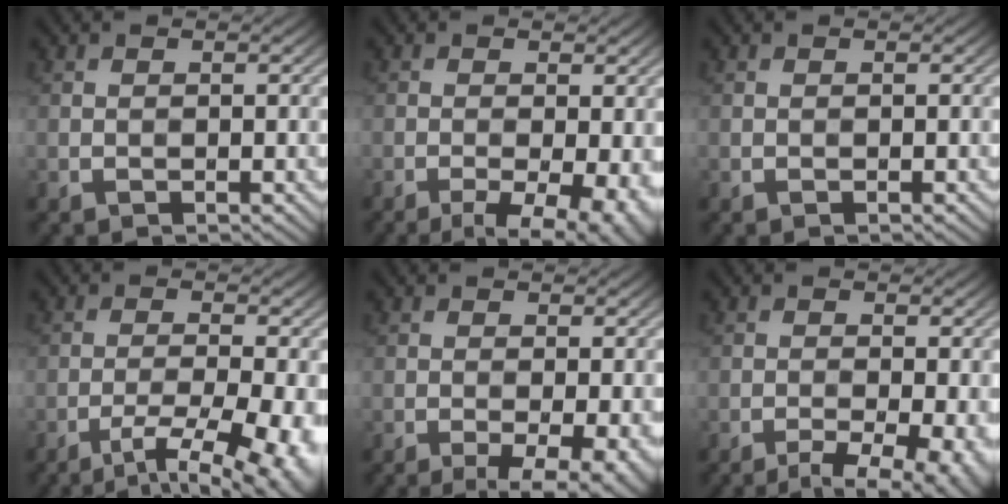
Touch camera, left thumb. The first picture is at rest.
{"total": 7.2, "force": [-3.1, 2.3, 6.1], "torque": [-0.092, -0.009, -0.040]}
{"total": 0.0}
{"total": 10.5, "force": [-6.2, 3.0, 7.8], "torque": [-0.127, -0.015, -0.072]}
{"total": 5.7, "force": [-2.5, 1.5, 4.9], "torque": [-0.073, -0.007, -0.031]}
{"total": 6.6, "force": [-3.6, 1.8, 5.2], "torque": [-0.079, -0.009, -0.050]}